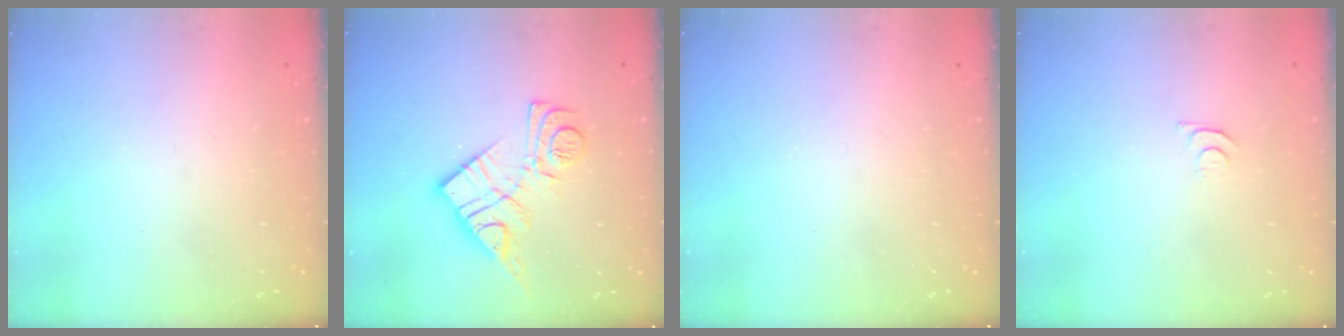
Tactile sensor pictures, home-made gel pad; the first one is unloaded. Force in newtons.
{"total": 13.5, "press": 13.5, "slide": 0.8}
{"total": 1.8, "press": 1.8, "slide": 0.4}
{"total": 3.2, "press": 3.2, "slide": 0.4}